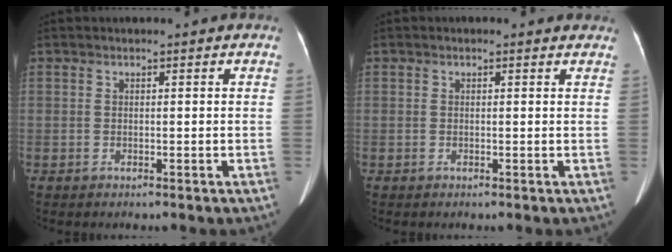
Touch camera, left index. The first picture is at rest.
{"total": 1.0, "force": [0.9, 0.5, 0.3], "torque": [-0.007, -0.002, -0.006]}